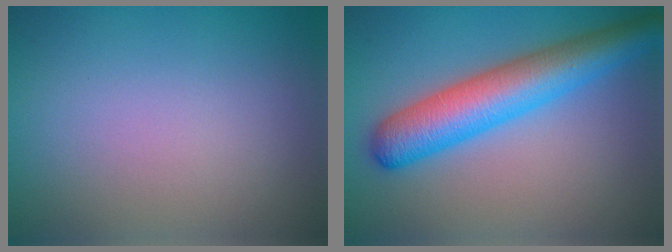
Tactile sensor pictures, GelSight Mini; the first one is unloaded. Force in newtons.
{"total": 7.3, "press": 7.3, "slide": 0.2}